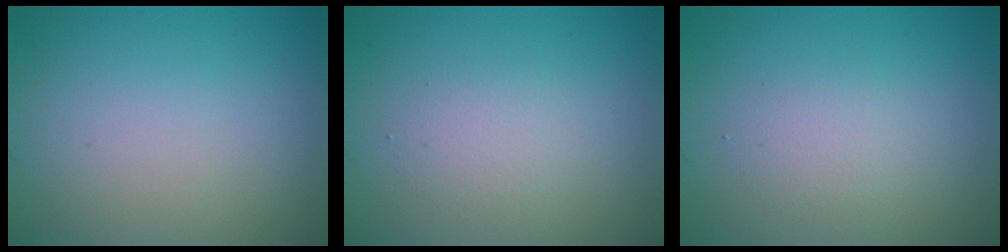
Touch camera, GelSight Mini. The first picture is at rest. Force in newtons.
{"total": 1.8, "press": 1.8, "slide": 0.1}
{"total": 1.9, "press": 1.9, "slide": 0.2}